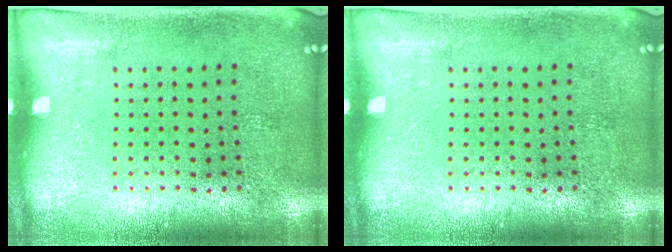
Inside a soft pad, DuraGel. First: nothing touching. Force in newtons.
{"total": 0.0}